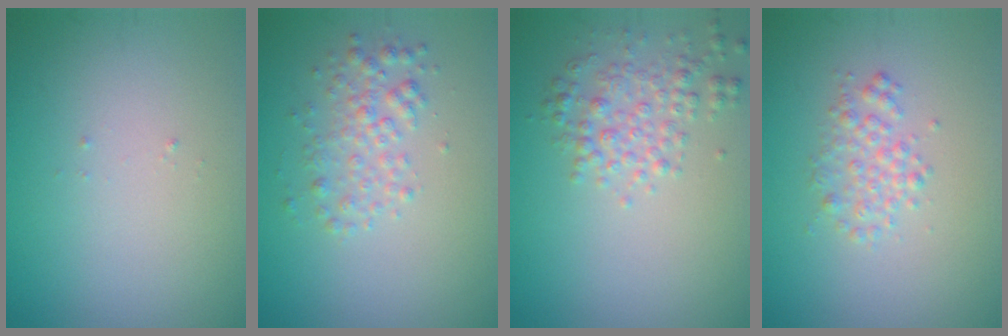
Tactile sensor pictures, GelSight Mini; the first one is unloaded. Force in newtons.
{"total": 2.3, "press": 2.3, "slide": 0.1}
{"total": 2.7, "press": 2.7, "slide": 0.1}
{"total": 2.0, "press": 2.0, "slide": 0.0}